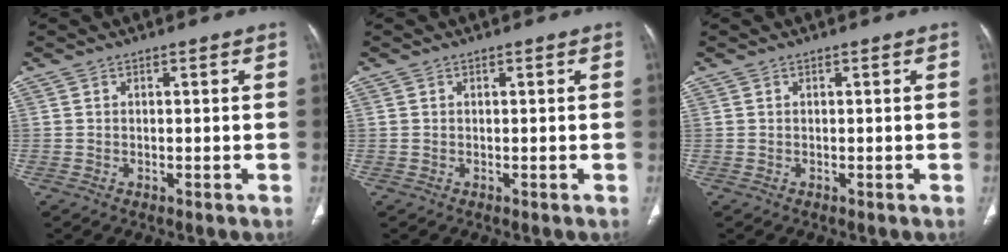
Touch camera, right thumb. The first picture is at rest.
{"total": 0.0}
{"total": 0.0}